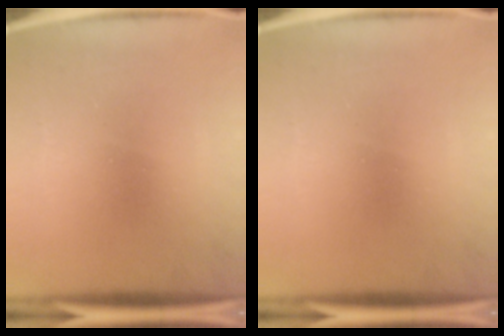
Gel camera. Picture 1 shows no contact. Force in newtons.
{"total": 0.0}